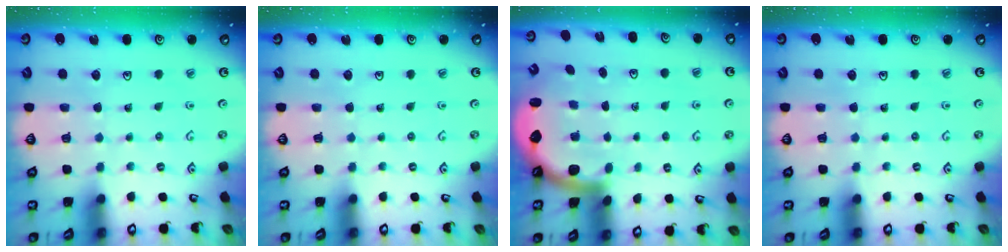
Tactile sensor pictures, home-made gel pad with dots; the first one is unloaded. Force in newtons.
{"total": 0.0}
{"total": 2.9, "press": 2.8, "slide": 0.4}
{"total": 0.0}